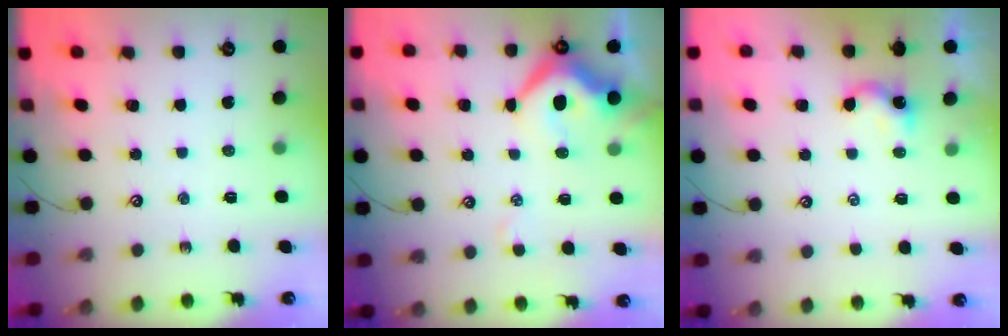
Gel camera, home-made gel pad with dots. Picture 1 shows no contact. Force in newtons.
{"total": 7.6, "press": 7.4, "slide": 1.4}
{"total": 1.2, "press": 1.1, "slide": 0.3}